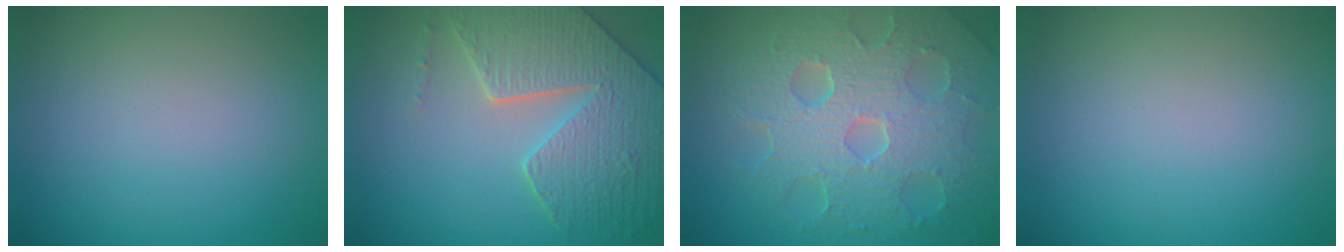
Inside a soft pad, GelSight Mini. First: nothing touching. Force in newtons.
{"total": 6.4, "press": 5.5, "slide": 3.2}
{"total": 8.7, "press": 5.9, "slide": 6.5}
{"total": 0.0}